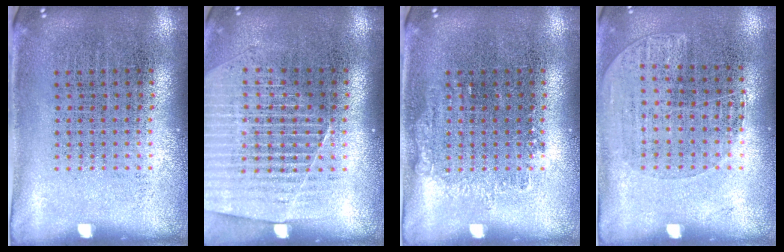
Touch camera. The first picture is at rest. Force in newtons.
{"total": 1.6, "press": 1.5, "slide": 0.4}
{"total": 0.8, "press": 0.7, "slide": 0.2}
{"total": 1.1, "press": 0.9, "slide": 0.5}